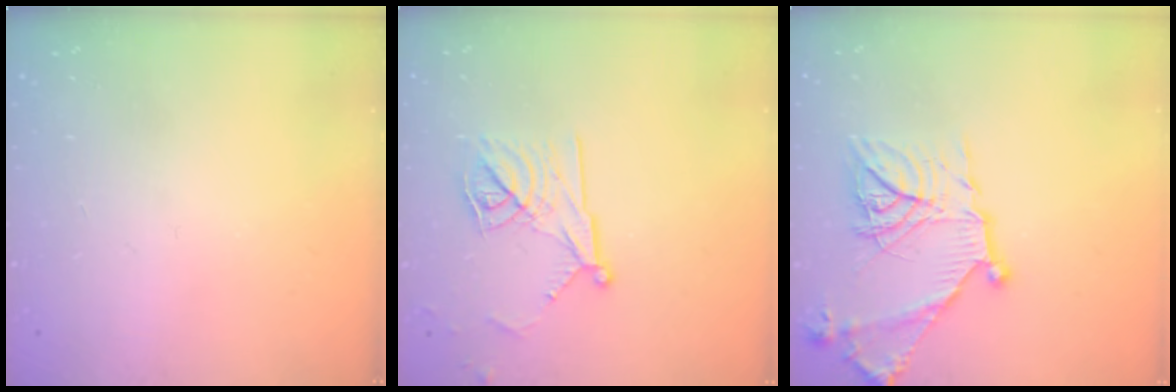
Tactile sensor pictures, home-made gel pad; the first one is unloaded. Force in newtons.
{"total": 13.5, "press": 13.5, "slide": 0.2}
{"total": 17.4, "press": 17.4, "slide": 0.5}